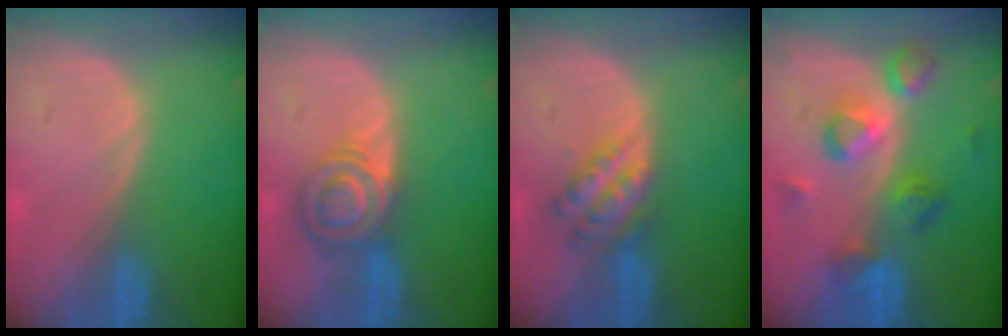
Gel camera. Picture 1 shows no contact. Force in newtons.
{"total": 6.2, "press": 6.1, "slide": 1.2}
{"total": 5.9, "press": 5.2, "slide": 2.8}
{"total": 7.4, "press": 7.4, "slide": 0.8}